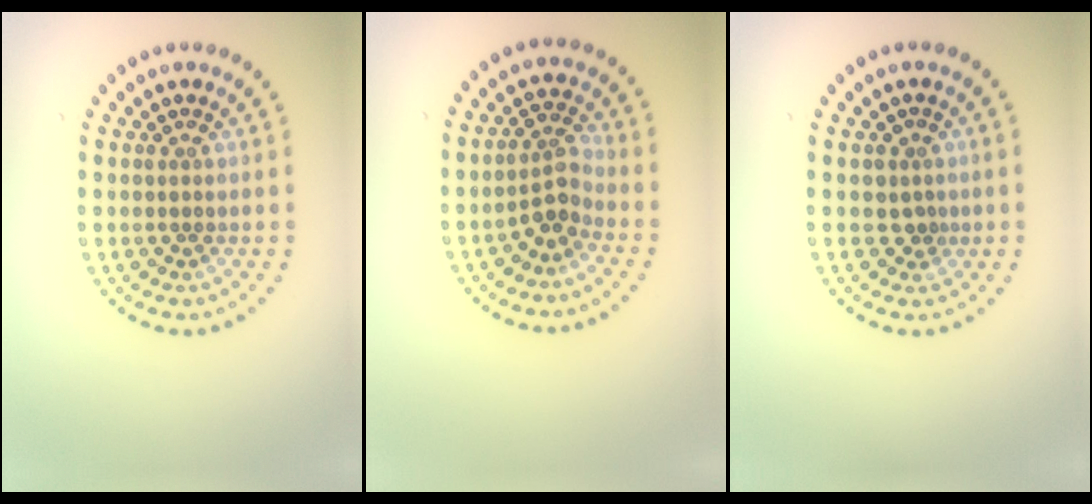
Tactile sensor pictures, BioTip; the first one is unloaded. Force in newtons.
{"total": 2.6, "press": 2.0, "slide": 1.6}
{"total": 1.4, "press": 1.1, "slide": 0.8}